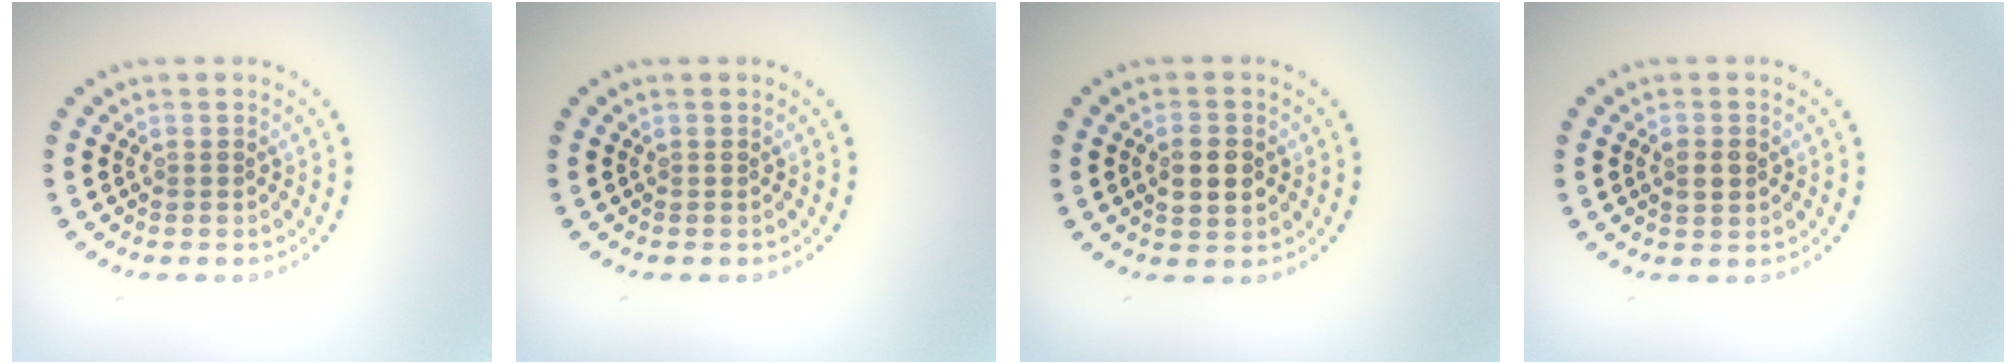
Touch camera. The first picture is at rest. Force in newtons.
{"total": 0.0}
{"total": 2.8, "press": 2.8, "slide": 0.2}
{"total": 1.6, "press": 1.6, "slide": 0.1}